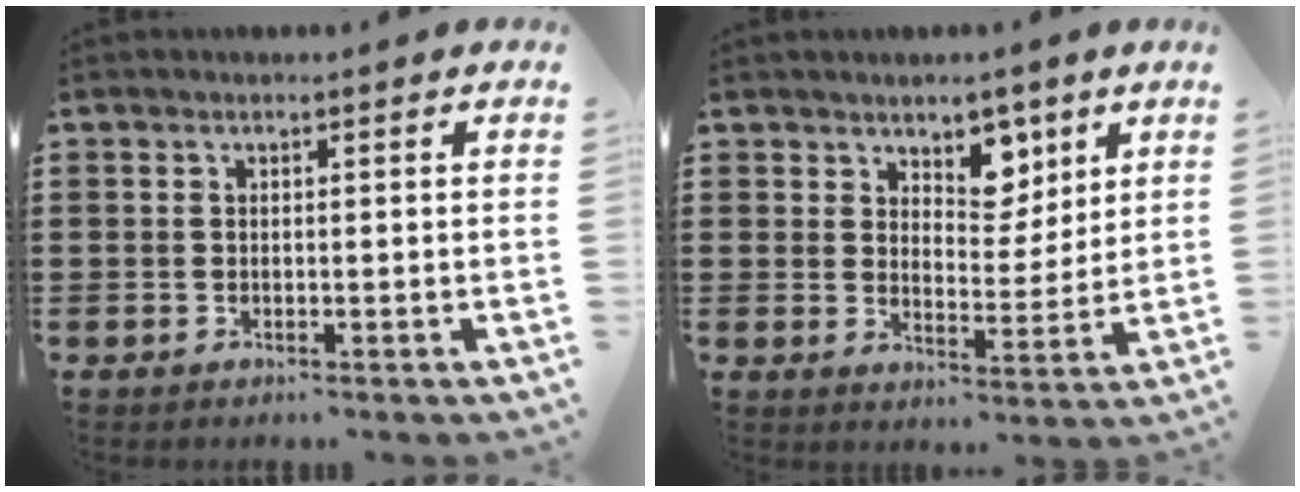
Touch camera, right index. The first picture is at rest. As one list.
[{"total": 6.1, "force": [4.5, 3.7, 2.0], "torque": [-0.037, -0.011, 0.078]}]